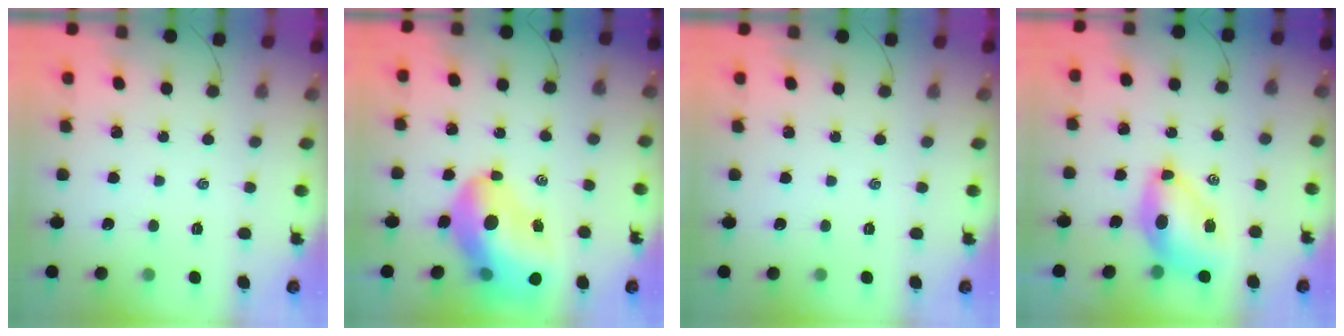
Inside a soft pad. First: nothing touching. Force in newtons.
{"total": 17.8, "press": 17.2, "slide": 4.6}
{"total": 0.0}
{"total": 8.0, "press": 7.8, "slide": 2.0}